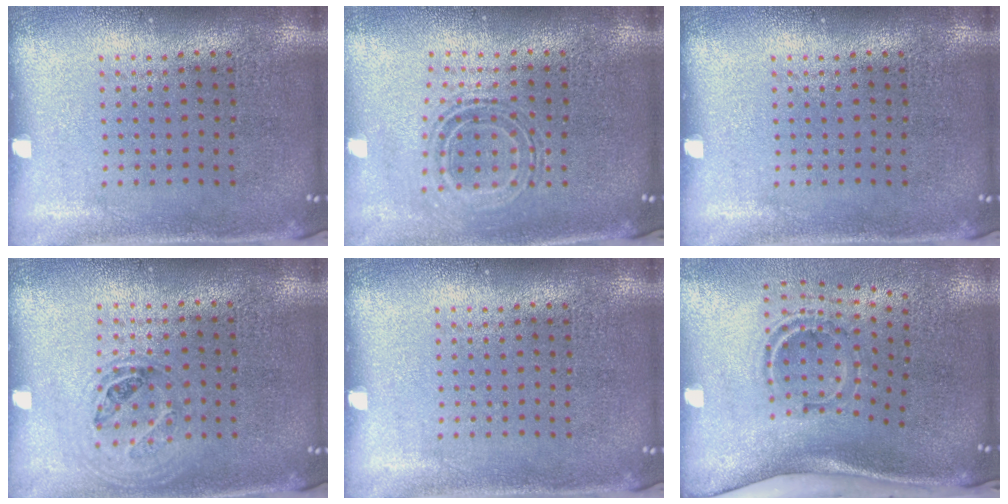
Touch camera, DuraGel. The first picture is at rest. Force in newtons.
{"total": 0.8, "press": 0.7, "slide": 0.3}
{"total": 0.0}
{"total": 1.1, "press": 0.9, "slide": 0.6}
{"total": 0.0}
{"total": 2.2, "press": 1.2, "slide": 1.8}